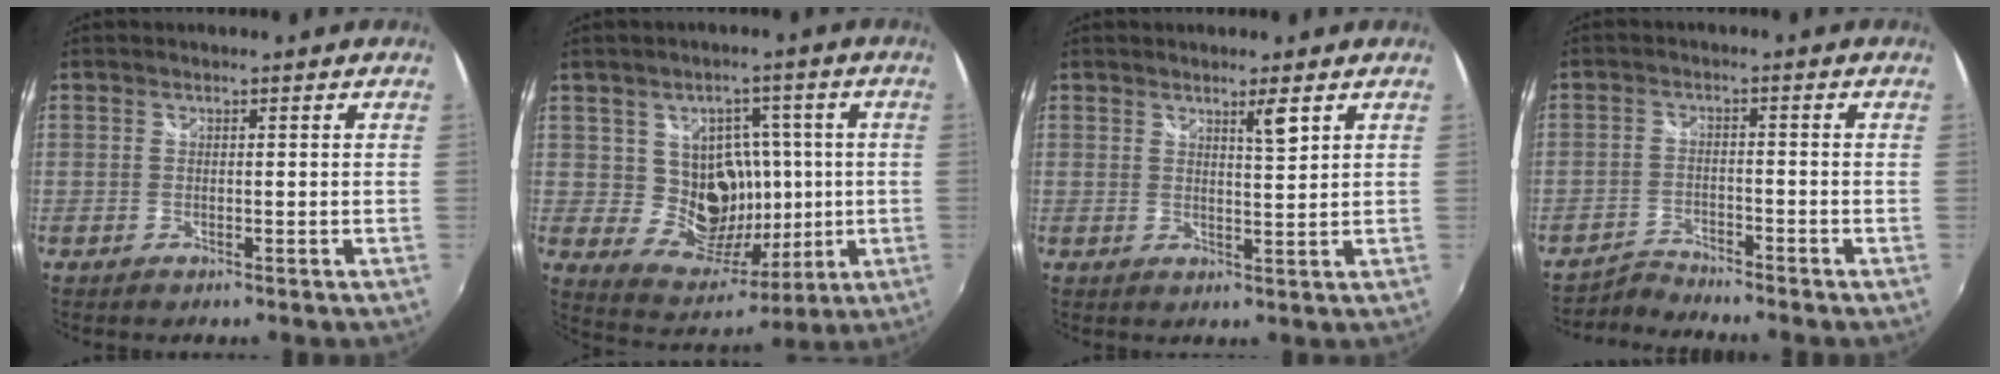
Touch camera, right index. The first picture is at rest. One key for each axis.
{"total": 11.7, "fx": 0.9, "fy": 10.7, "fz": 4.7, "tx": -0.083, "ty": 0.010, "tz": 0.033}
{"total": 2.9, "fx": 1.8, "fy": -0.1, "fz": 2.2, "tx": -0.035, "ty": -0.002, "tz": 0.029}
{"total": 3.8, "fx": -3.8, "fy": -0.1, "fz": -0.4, "tx": -0.006, "ty": 0.005, "tz": -0.076}